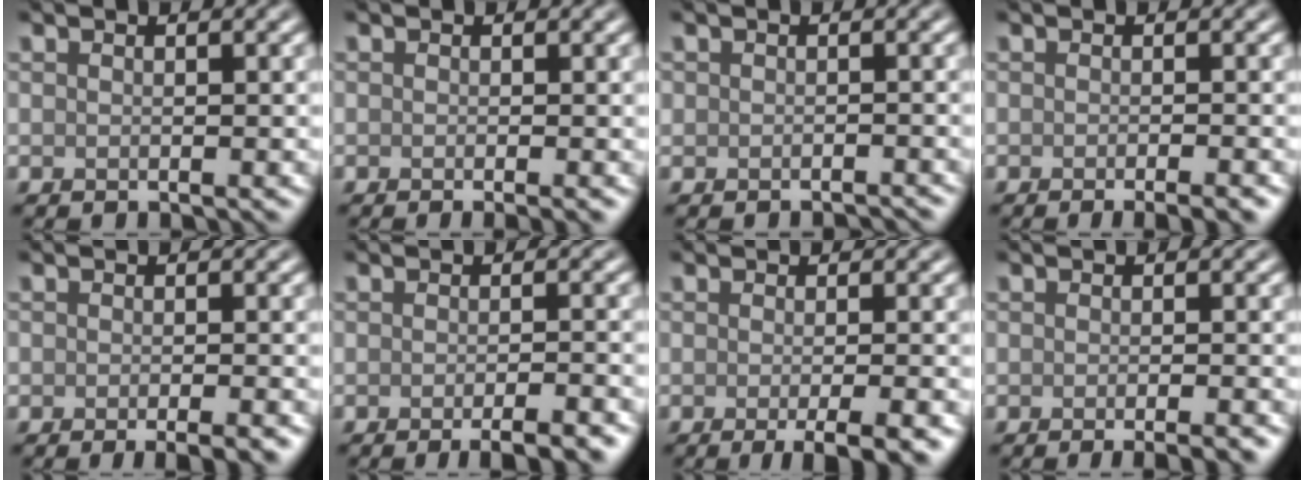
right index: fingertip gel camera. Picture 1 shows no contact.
{"total": 1.1, "force": [-0.4, 0.2, 1.0], "torque": [-0.016, -0.007, -0.008]}
{"total": 1.2, "force": [-1.0, 0.6, 0.0], "torque": [0.010, -0.002, -0.017]}
{"total": 3.0, "force": [-1.7, 0.7, 2.4], "torque": [-0.014, 0.002, -0.019]}
{"total": 2.8, "force": [-1.8, 0.6, 2.1], "torque": [-0.026, -0.003, -0.019]}
{"total": 4.2, "force": [-2.5, 0.9, 3.3], "torque": [-0.034, 0.003, -0.033]}
{"total": 4.5, "force": [-1.8, 1.0, 4.0], "torque": [-0.045, -0.005, -0.021]}
{"total": 3.2, "force": [-1.7, 0.9, 2.6], "torque": [-0.012, 0.005, -0.020]}